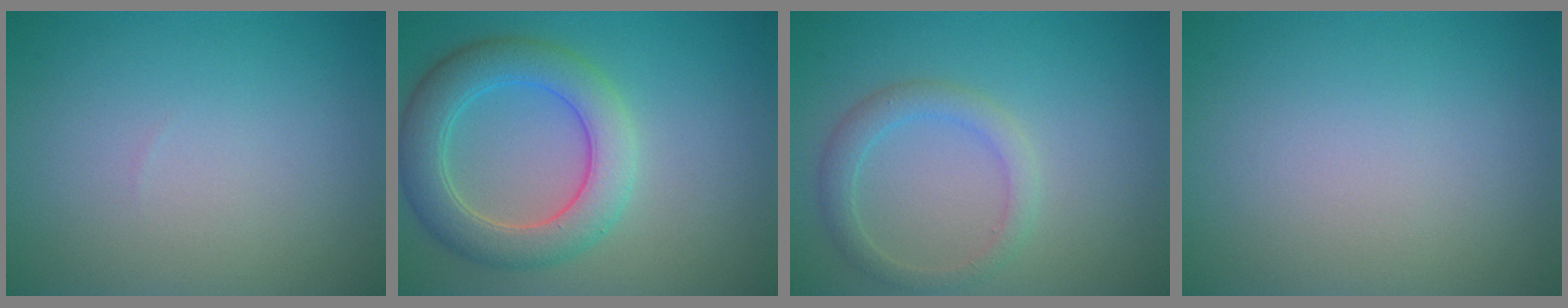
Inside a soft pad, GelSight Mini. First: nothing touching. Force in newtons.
{"total": 5.9, "press": 5.9, "slide": 0.4}
{"total": 2.4, "press": 2.4, "slide": 0.2}
{"total": 0.0}